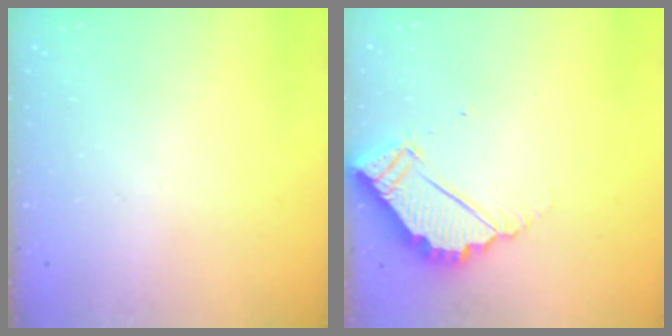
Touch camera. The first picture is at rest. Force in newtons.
{"total": 4.1, "press": 4.1, "slide": 0.2}